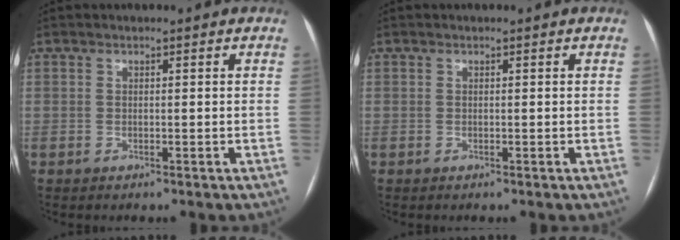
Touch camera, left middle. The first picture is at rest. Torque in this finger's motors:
{"motor_torque": [-0.02, 0.16, 0.00, -0.02]}